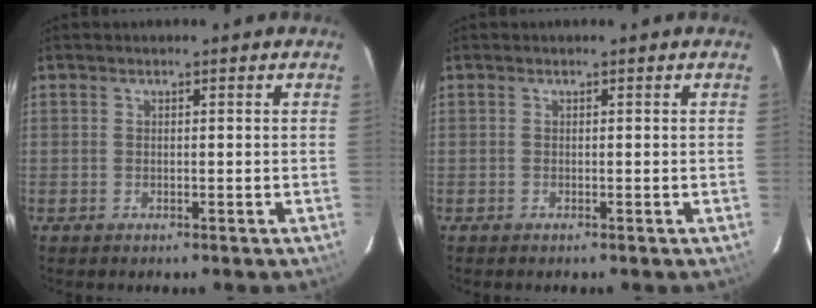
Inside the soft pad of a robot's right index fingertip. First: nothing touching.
{"total": 0.0}